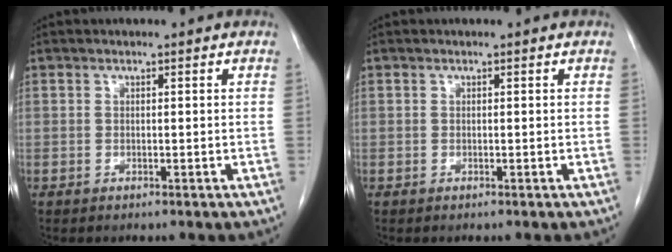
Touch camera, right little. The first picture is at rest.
{"total": 0.0}